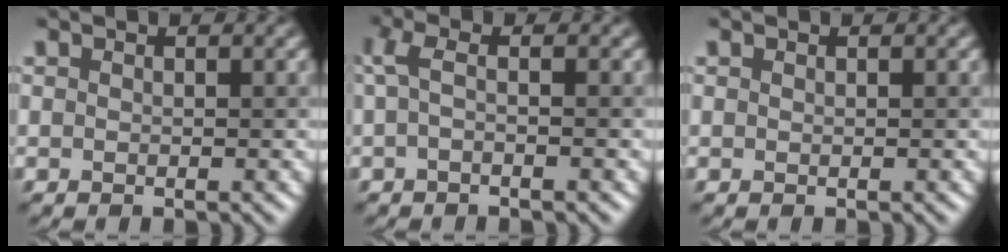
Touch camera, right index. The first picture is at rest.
{"total": 2.0, "force": [0.0, 0.4, 2.0], "torque": [-0.046, 0.002, -0.005]}
{"total": 0.0}